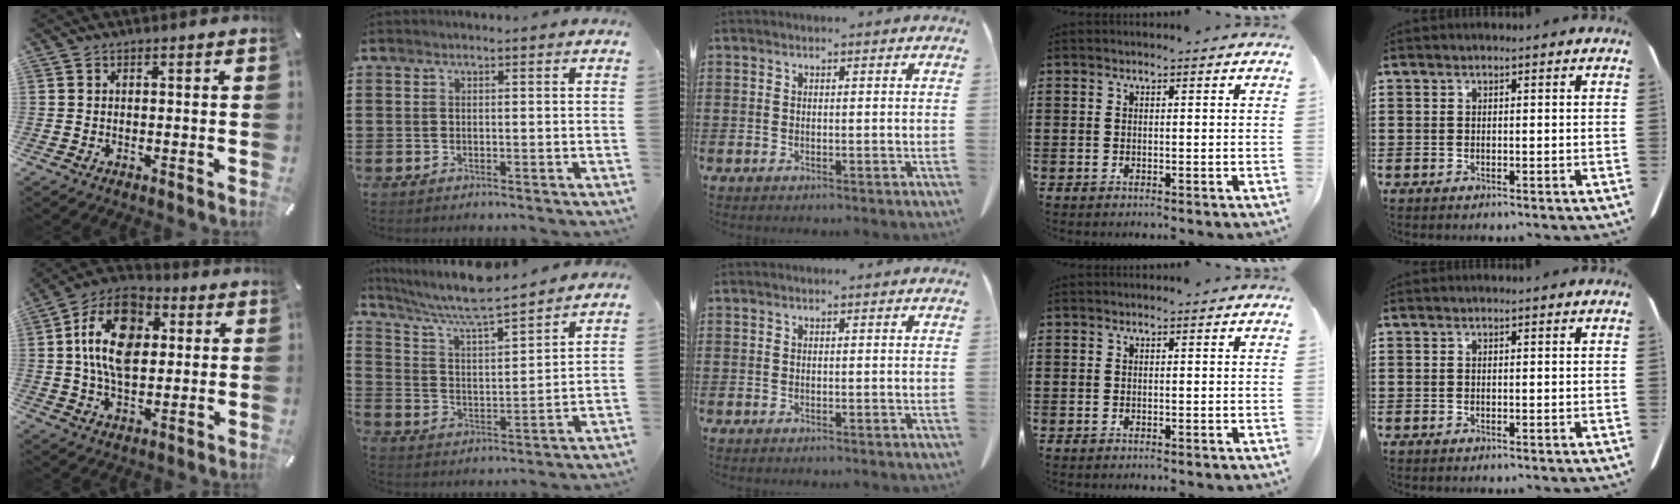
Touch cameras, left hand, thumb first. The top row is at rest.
{"thumb": {"total": 15.8, "force": [2.8, 10.5, 11.4], "torque": [-0.226, 0.009, 0.047]}, "index": {"total": 7.9, "force": [7.0, 0.7, 3.5], "torque": [-0.096, -0.034, 0.120]}}